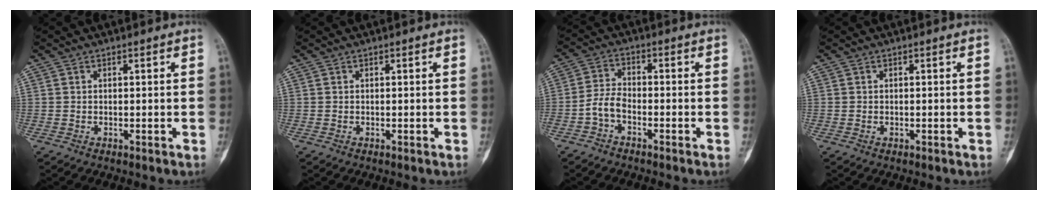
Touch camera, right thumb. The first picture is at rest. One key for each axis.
{"total": 0.0}
{"total": 4.0, "fx": -2.1, "fy": 2.1, "fz": 2.7, "tx": -0.056, "ty": 0.025, "tz": -0.048}
{"total": 0.0}